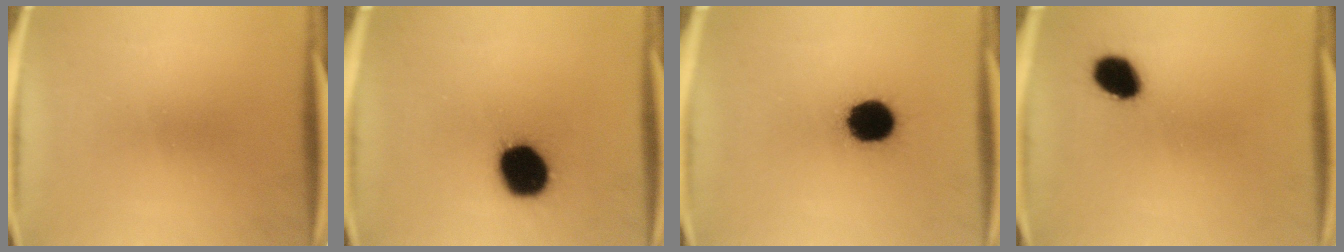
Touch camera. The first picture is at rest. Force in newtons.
{"total": 16.3}
{"total": 12.6}
{"total": 7.5}